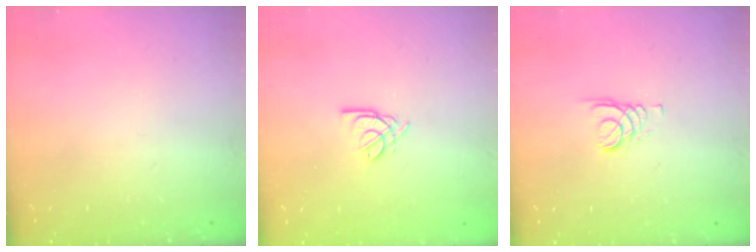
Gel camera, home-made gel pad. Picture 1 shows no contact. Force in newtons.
{"total": 3.0, "press": 2.9, "slide": 0.5}
{"total": 1.6, "press": 1.6, "slide": 0.2}